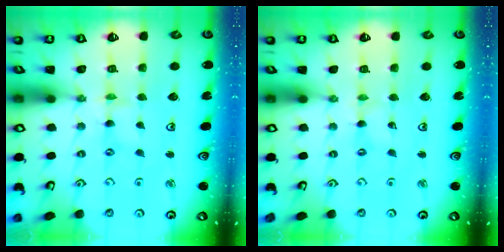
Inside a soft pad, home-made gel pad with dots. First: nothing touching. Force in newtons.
{"total": 0.0}